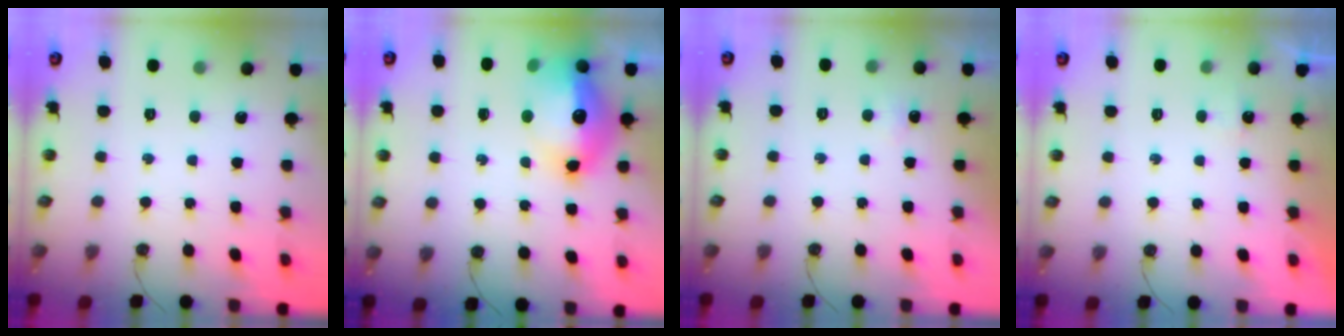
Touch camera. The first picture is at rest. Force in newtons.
{"total": 17.8, "press": 17.7, "slide": 1.7}
{"total": 2.8, "press": 2.7, "slide": 0.6}
{"total": 7.5, "press": 1.8, "slide": 7.3}